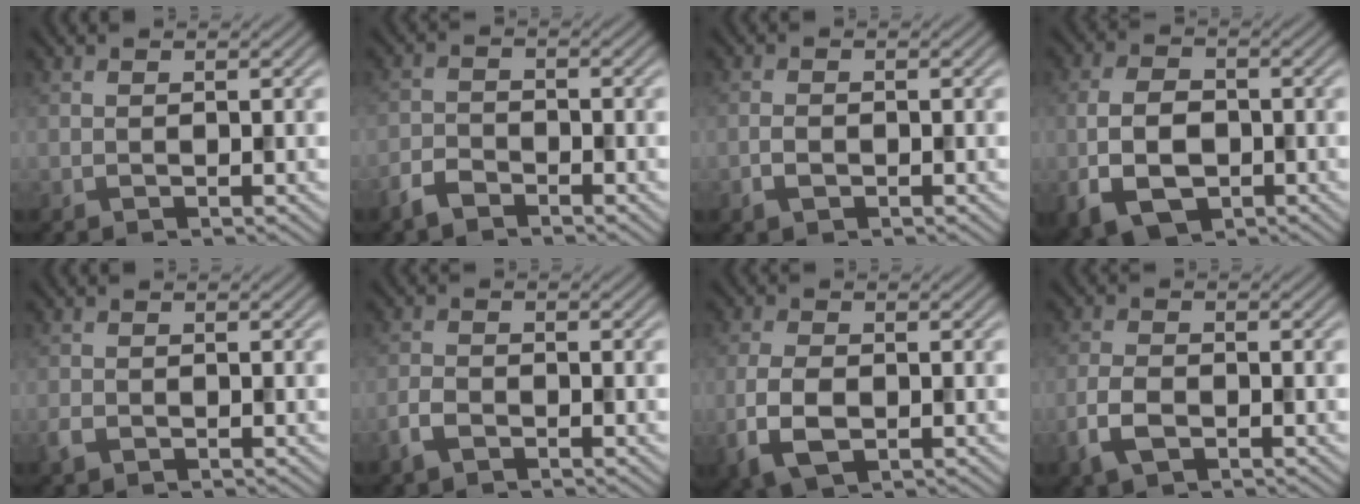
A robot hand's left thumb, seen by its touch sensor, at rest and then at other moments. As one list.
[{"total": 2.9, "force": [-2.4, 1.1, 1.2], "torque": [-0.027, -0.002, -0.058]}, {"total": 1.6, "force": [-0.8, 0.9, 1.1], "torque": [-0.022, 0.000, -0.016]}, {"total": 7.0, "force": [-2.1, 4.5, 5.0], "torque": [-0.112, -0.010, -0.044]}, {"total": 1.3, "force": [-0.8, 0.8, 0.7], "torque": [-0.018, -0.003, -0.016]}, {"total": 2.5, "force": [-1.6, 1.2, 1.4], "torque": [-0.034, -0.002, -0.039]}, {"total": 5.1, "force": [-1.5, 2.8, 3.9], "torque": [-0.095, -0.007, -0.030]}, {"total": 3.8, "force": [-1.8, 2.0, 2.7], "torque": [-0.062, -0.004, -0.043]}]